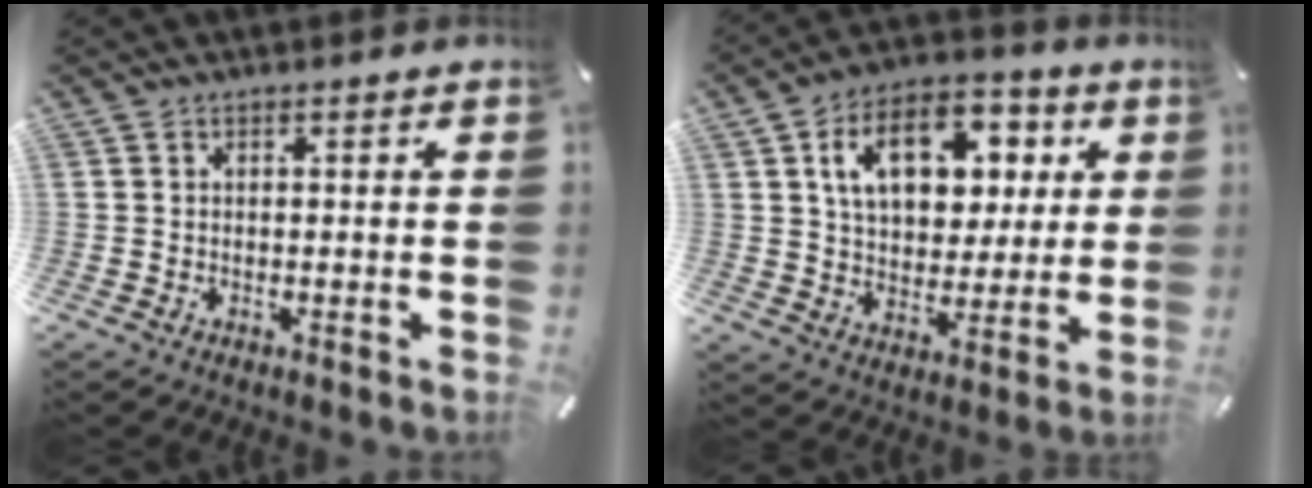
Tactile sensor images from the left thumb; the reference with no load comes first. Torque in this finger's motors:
{"motor_torque": [2.51, 2.50, 1.48, -1.29, 0.17]}